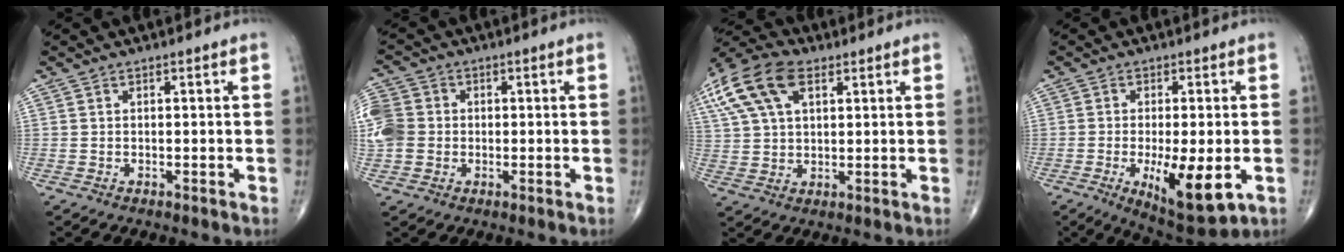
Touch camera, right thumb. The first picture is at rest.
{"total": 10.5, "force": [0.1, 9.1, 5.2], "torque": [-0.133, 0.019, 0.002]}
{"total": 15.6, "force": [6.7, 8.6, 11.1], "torque": [-0.244, 0.017, 0.122]}
{"total": 12.2, "force": [-3.3, 4.0, 11.1], "torque": [-0.174, -0.018, -0.041]}